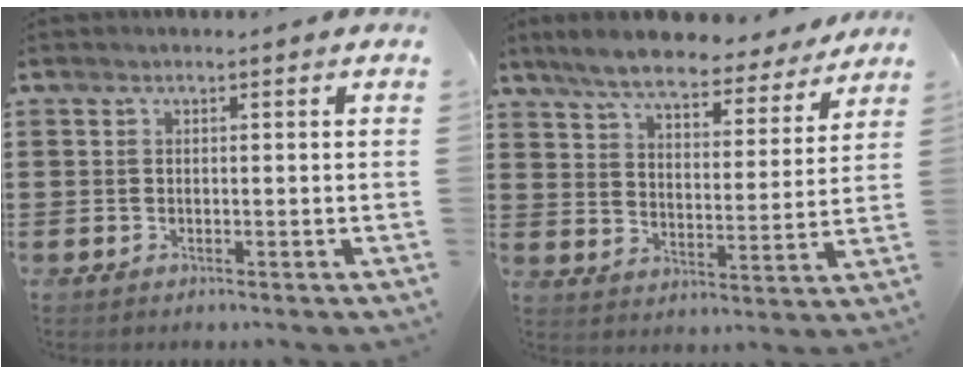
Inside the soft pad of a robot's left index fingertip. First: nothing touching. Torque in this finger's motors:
{"motor_torque": [1.59, -0.55, 0.77, 0.21]}